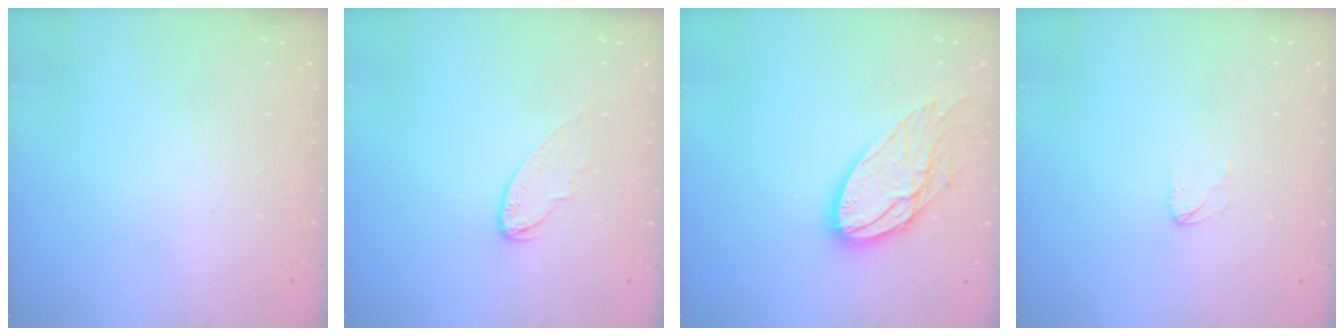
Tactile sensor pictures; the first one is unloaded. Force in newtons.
{"total": 6.6, "press": 6.6, "slide": 0.3}
{"total": 14.0, "press": 13.9, "slide": 1.2}
{"total": 2.5, "press": 2.5, "slide": 0.2}